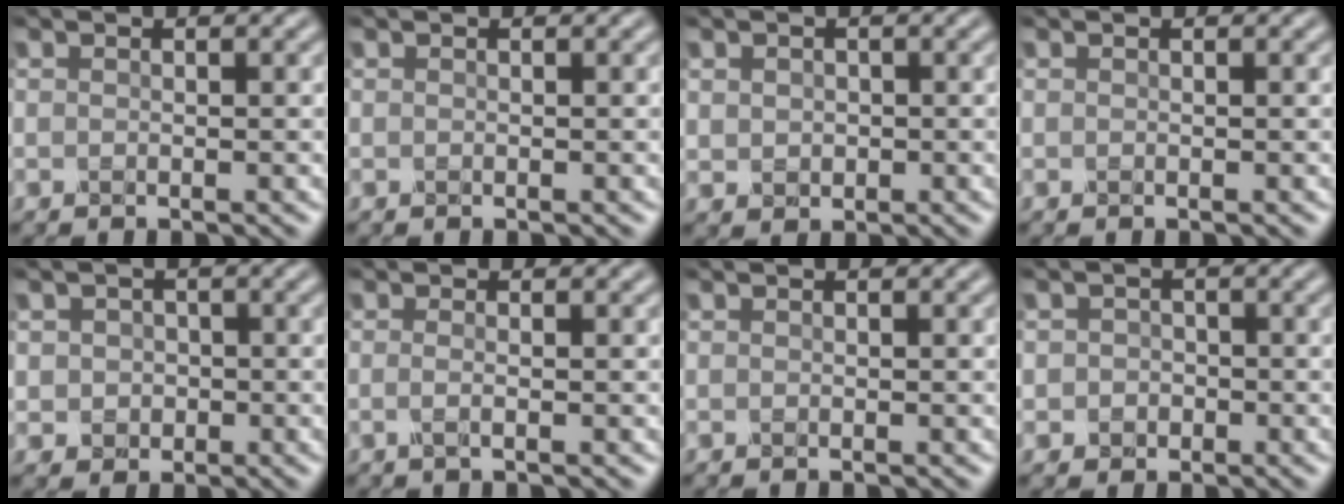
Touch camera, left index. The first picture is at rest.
{"total": 0.0}
{"total": 1.2, "force": [0.2, 1.1, 0.3], "torque": [-0.005, 0.001, 0.002]}
{"total": 0.0}
{"total": 2.1, "force": [0.2, 2.0, 0.6], "torque": [0.005, 0.004, -0.006]}
{"total": 1.6, "force": [0.0, 0.8, 1.4], "torque": [-0.016, -0.002, -0.016]}
{"total": 0.0}
{"total": 1.9, "force": [-0.2, 1.8, 0.3], "torque": [0.015, 0.008, -0.021]}